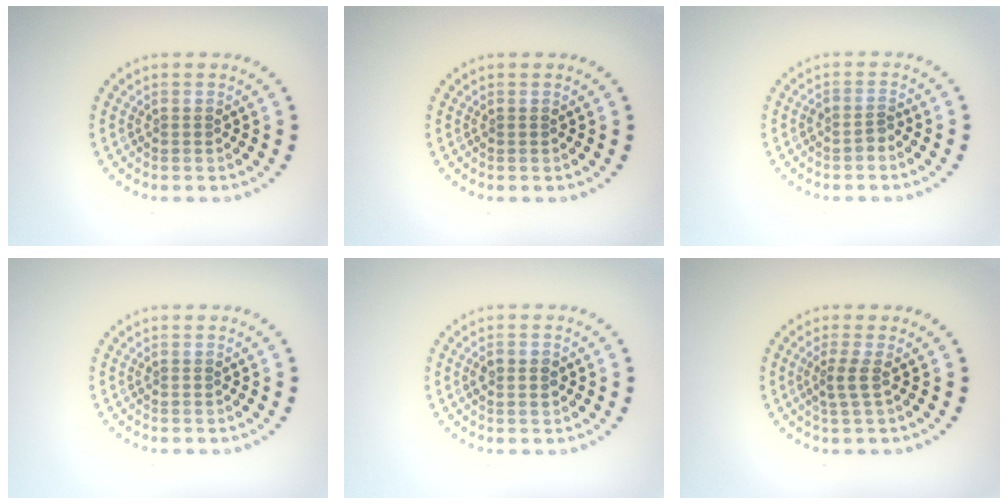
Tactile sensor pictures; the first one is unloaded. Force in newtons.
{"total": 0.0}
{"total": 1.3, "press": 0.9, "slide": 0.9}
{"total": 0.0}
{"total": 1.6, "press": 1.6, "slide": 0.1}
{"total": 1.8, "press": 1.3, "slide": 1.2}